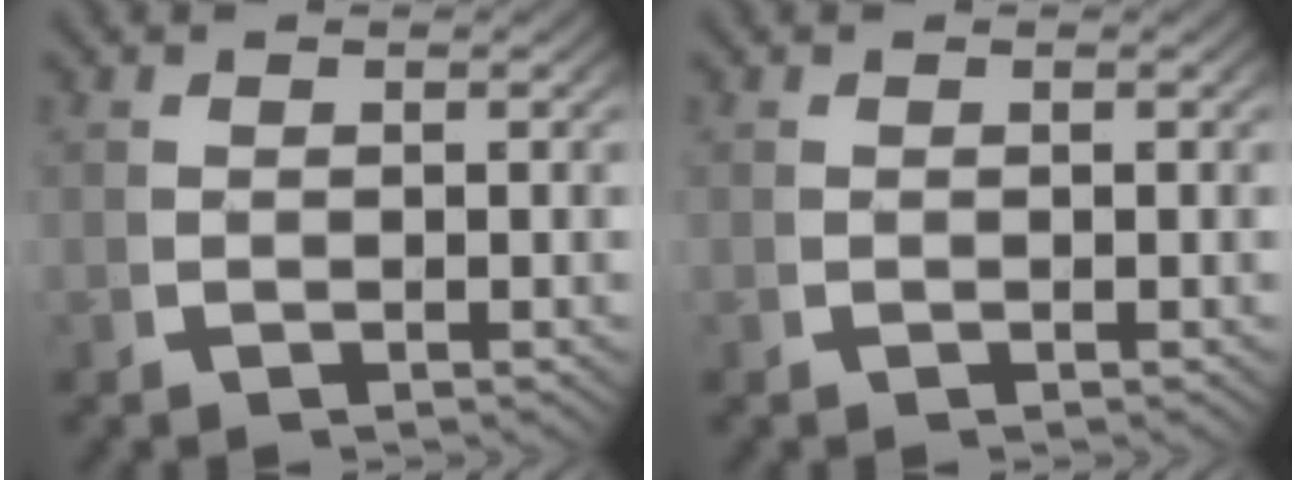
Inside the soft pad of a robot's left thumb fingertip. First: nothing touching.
{"total": 0.0}